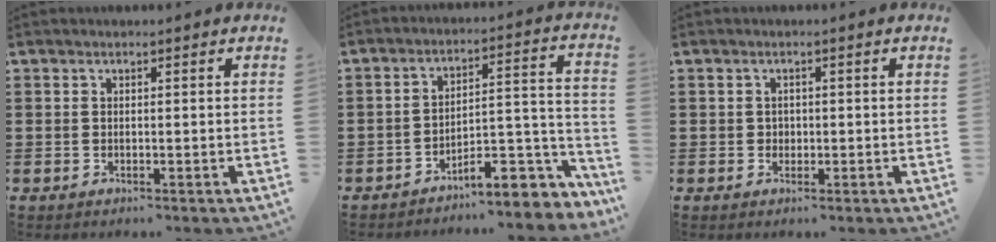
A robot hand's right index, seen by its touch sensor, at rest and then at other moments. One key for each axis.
{"total": 7.5, "fx": -6.1, "fy": 2.3, "fz": 3.7, "tx": -0.036, "ty": 0.003, "tz": -0.117}
{"total": 1.0, "fx": 0.0, "fy": 1.0, "fz": 0.3, "tx": -0.009, "ty": 0.005, "tz": -0.001}